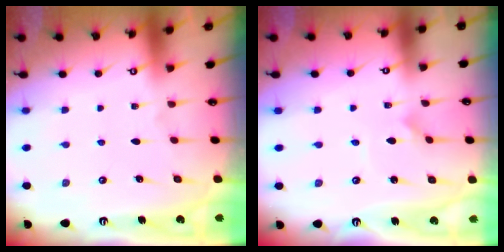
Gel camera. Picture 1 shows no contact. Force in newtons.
{"total": 1.2, "press": 1.2, "slide": 0.1}